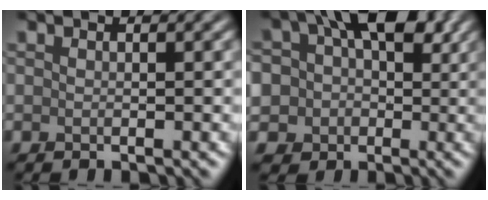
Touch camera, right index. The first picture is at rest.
{"total": 10.5, "force": [1.4, 8.8, 5.5], "torque": [-0.075, 0.017, -0.011]}